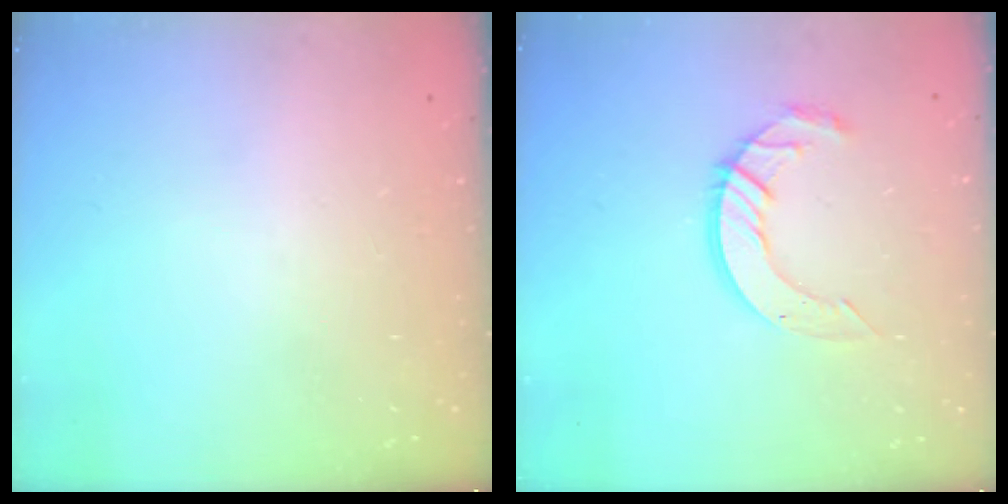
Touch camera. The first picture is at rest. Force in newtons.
{"total": 9.8, "press": 9.8, "slide": 0.9}